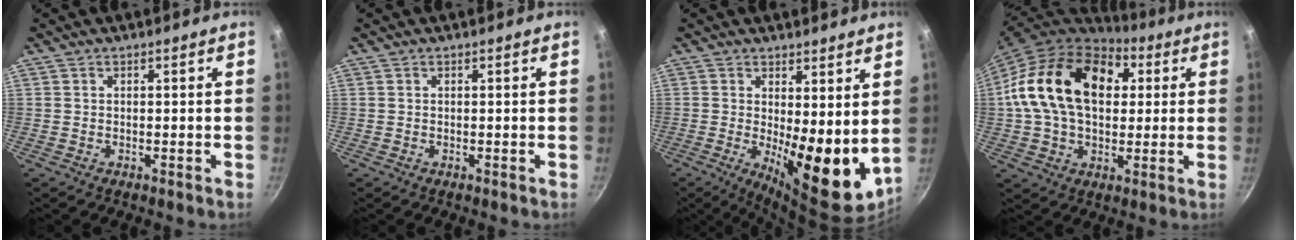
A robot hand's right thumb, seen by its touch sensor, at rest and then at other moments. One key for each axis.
{"total": 0.0}
{"total": 12.9, "fx": 1.3, "fy": 4.5, "fz": 12.0, "tx": -0.145, "ty": -0.038, "tz": 0.027}
{"total": 23.1, "fx": 4.7, "fy": 15.6, "fz": 16.4, "tx": -0.271, "ty": 0.024, "tz": 0.068}